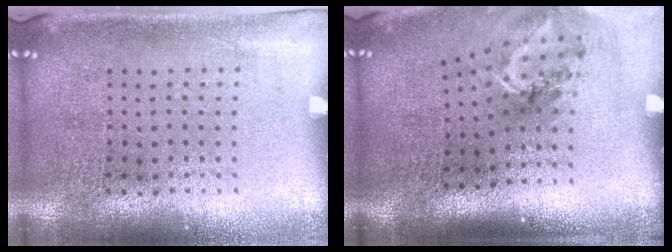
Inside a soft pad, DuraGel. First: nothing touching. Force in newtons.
{"total": 1.4, "press": 1.1, "slide": 0.9}